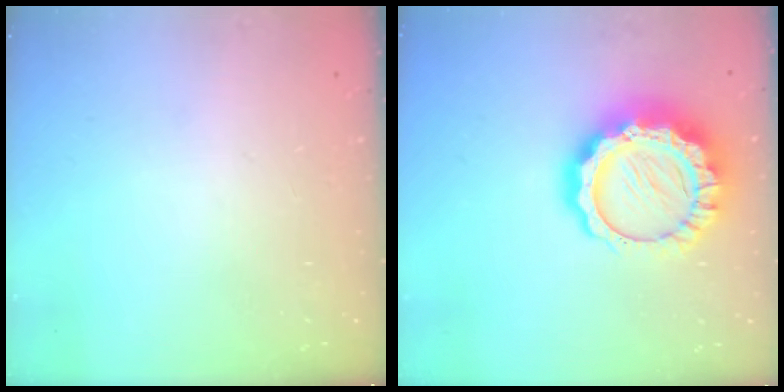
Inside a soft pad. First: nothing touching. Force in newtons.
{"total": 16.9, "press": 16.9, "slide": 1.5}